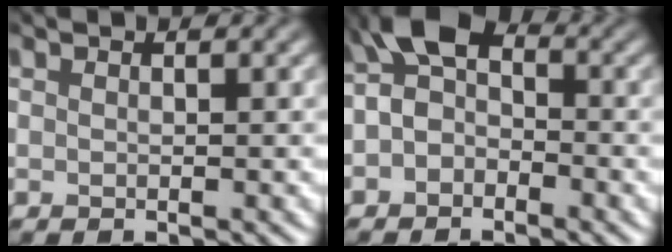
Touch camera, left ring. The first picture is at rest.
{"total": 5.0, "force": [-1.2, 3.5, 3.3], "torque": [-0.056, 0.018, -0.031]}